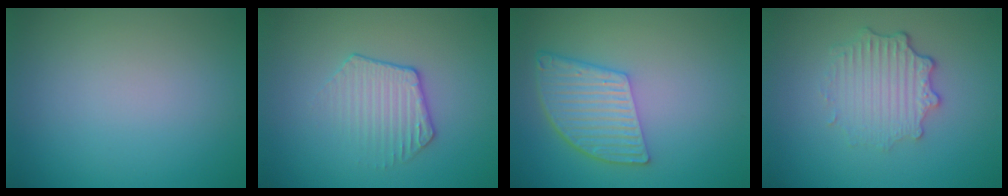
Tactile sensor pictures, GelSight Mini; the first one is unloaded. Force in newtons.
{"total": 2.3, "press": 1.8, "slide": 1.4}
{"total": 5.8, "press": 4.3, "slide": 3.8}
{"total": 3.7, "press": 2.9, "slide": 2.3}